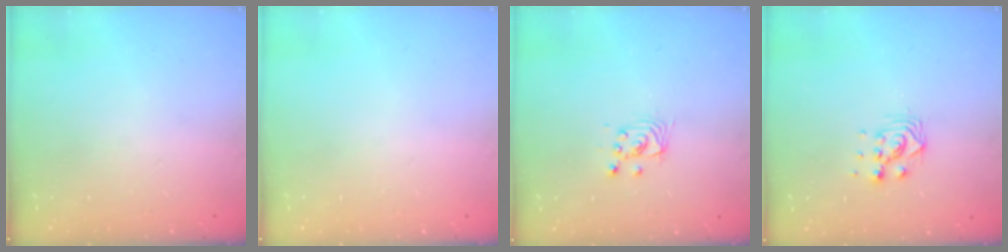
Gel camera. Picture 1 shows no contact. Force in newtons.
{"total": 0.0}
{"total": 2.7, "press": 2.7, "slide": 0.2}
{"total": 6.6, "press": 6.6, "slide": 0.4}